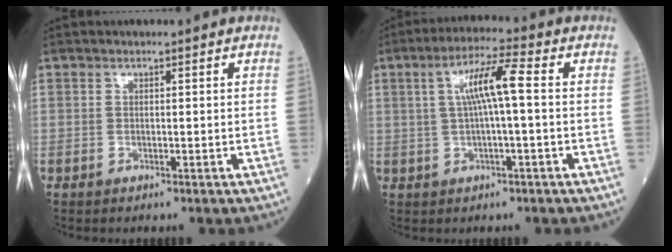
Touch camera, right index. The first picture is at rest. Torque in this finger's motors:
{"motor_torque": [0.70, -0.09, 0.41, 0.12]}